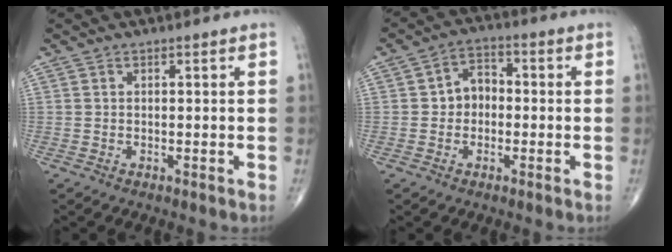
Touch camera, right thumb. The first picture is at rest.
{"total": 5.4, "force": [-0.4, 4.3, 3.3], "torque": [-0.031, 0.023, -0.018]}